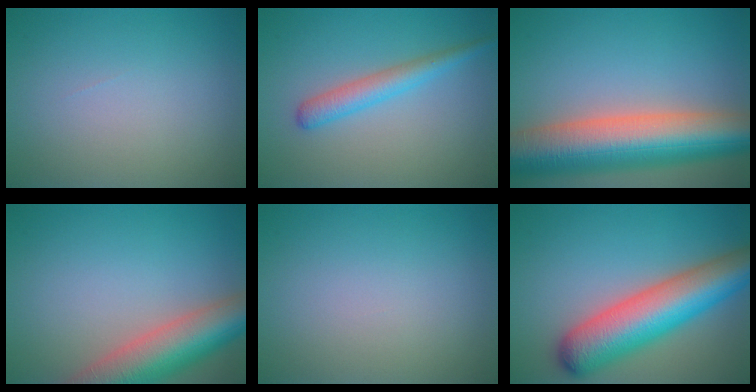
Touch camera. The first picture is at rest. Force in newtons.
{"total": 2.8, "press": 2.8, "slide": 0.0}
{"total": 12.6, "press": 12.6, "slide": 0.7}
{"total": 8.9, "press": 8.8, "slide": 0.7}
{"total": 0.0}
{"total": 9.8, "press": 9.8, "slide": 0.3}